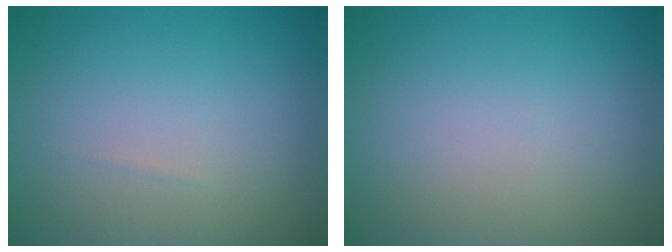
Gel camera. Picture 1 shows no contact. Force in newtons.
{"total": 0.0}